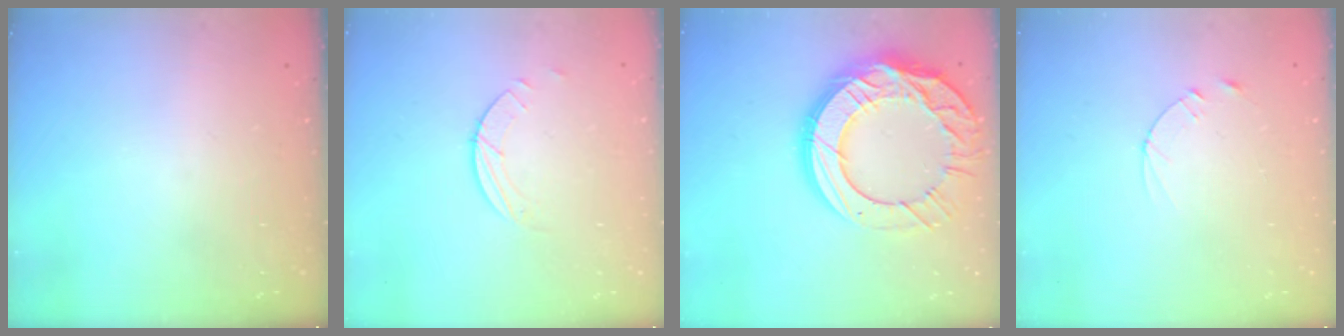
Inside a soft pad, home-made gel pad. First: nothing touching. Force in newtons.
{"total": 1.7, "press": 1.7, "slide": 0.2}
{"total": 24.9, "press": 24.8, "slide": 2.4}
{"total": 2.4, "press": 2.3, "slide": 0.2}